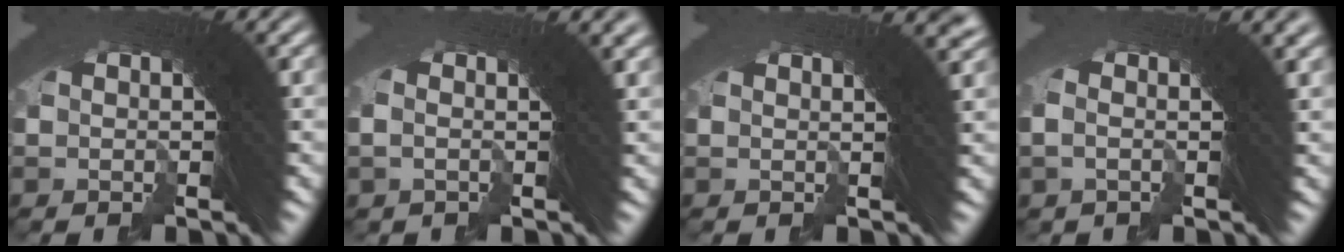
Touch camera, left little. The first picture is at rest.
{"total": 2.0, "force": [0.7, 0.1, 1.9], "torque": [-0.012, 0.023, 0.000]}
{"total": 5.1, "force": [2.6, 1.2, 4.2], "torque": [-0.030, 0.026, 0.027]}
{"total": 1.8, "force": [0.4, 0.0, 1.7], "torque": [-0.012, 0.021, -0.004]}